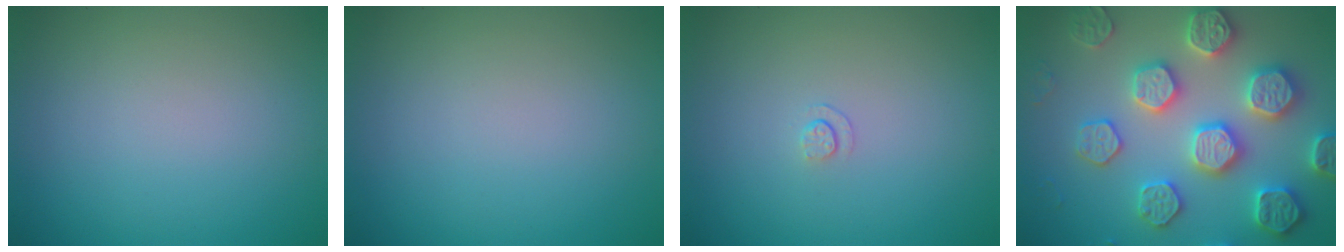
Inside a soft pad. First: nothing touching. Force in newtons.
{"total": 0.0}
{"total": 0.6, "press": 0.3, "slide": 0.6}
{"total": 6.3, "press": 6.2, "slide": 1.5}